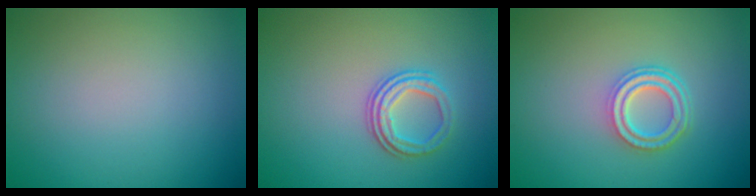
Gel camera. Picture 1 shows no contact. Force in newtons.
{"total": 2.9, "press": 2.3, "slide": 1.7}
{"total": 3.6, "press": 2.7, "slide": 2.4}